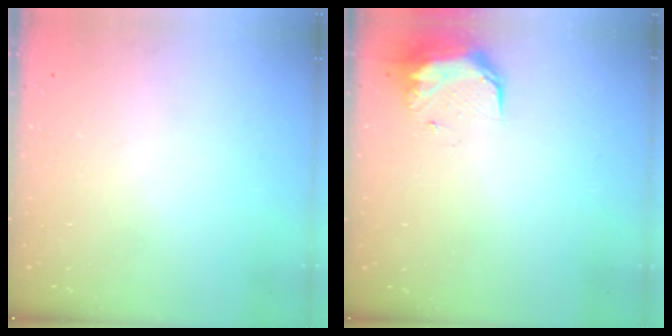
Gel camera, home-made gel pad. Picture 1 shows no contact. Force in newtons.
{"total": 9.1, "press": 9.0, "slide": 1.5}